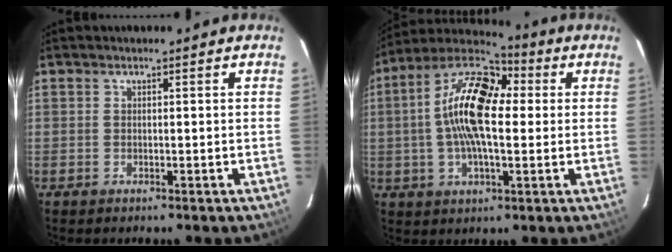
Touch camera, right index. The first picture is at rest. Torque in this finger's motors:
{"motor_torque": [2.09, 0.05, 1.05, 0.21]}